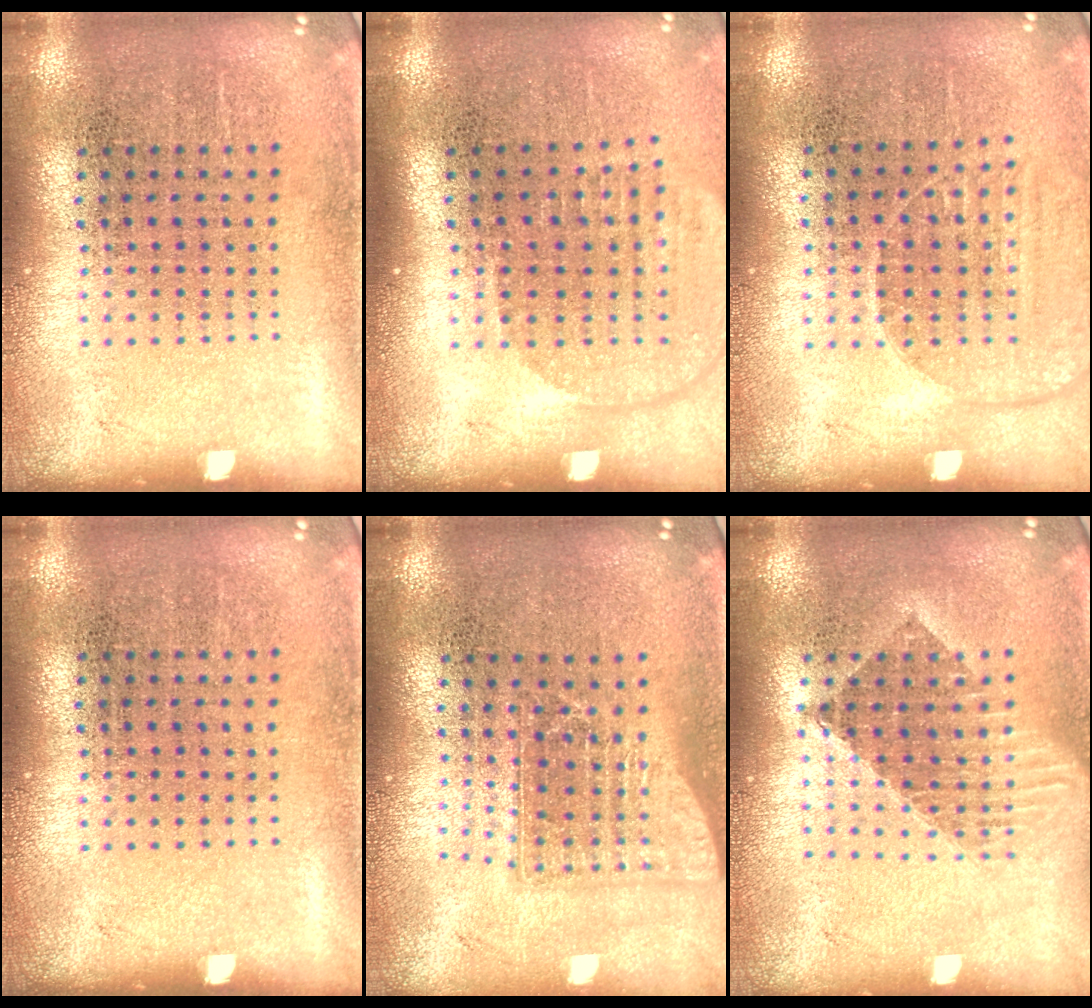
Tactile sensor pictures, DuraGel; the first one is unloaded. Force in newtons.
{"total": 1.6, "press": 1.4, "slide": 0.9}
{"total": 1.4, "press": 1.3, "slide": 0.6}
{"total": 0.0}
{"total": 1.6, "press": 1.2, "slide": 1.0}
{"total": 1.6, "press": 1.3, "slide": 0.9}